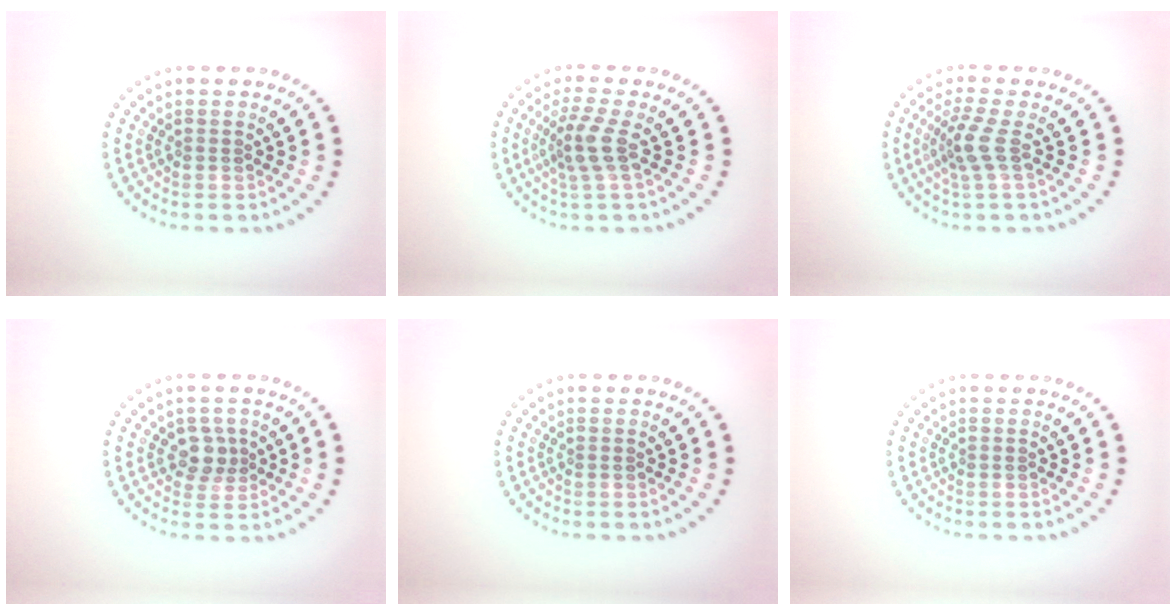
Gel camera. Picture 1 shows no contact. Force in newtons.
{"total": 2.8, "press": 2.2, "slide": 1.8}
{"total": 2.6, "press": 1.9, "slide": 1.7}
{"total": 2.1, "press": 1.8, "slide": 1.0}
{"total": 0.0}
{"total": 0.0}